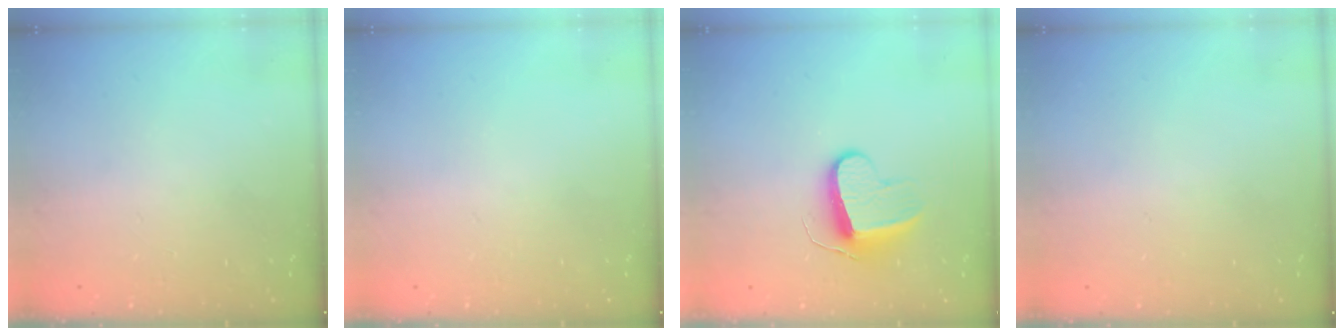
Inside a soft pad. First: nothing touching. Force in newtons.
{"total": 0.0}
{"total": 9.9, "press": 9.8, "slide": 0.6}
{"total": 0.6, "press": 0.6, "slide": 0.2}